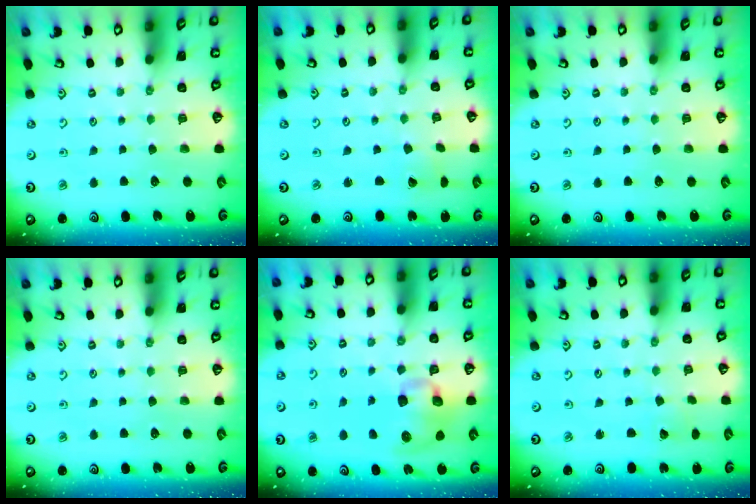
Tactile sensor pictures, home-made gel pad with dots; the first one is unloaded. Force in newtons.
{"total": 1.1, "press": 1.1, "slide": 0.1}
{"total": 0.0}
{"total": 0.0}
{"total": 12.3, "press": 12.2, "slide": 1.7}
{"total": 1.6, "press": 1.6, "slide": 0.0}